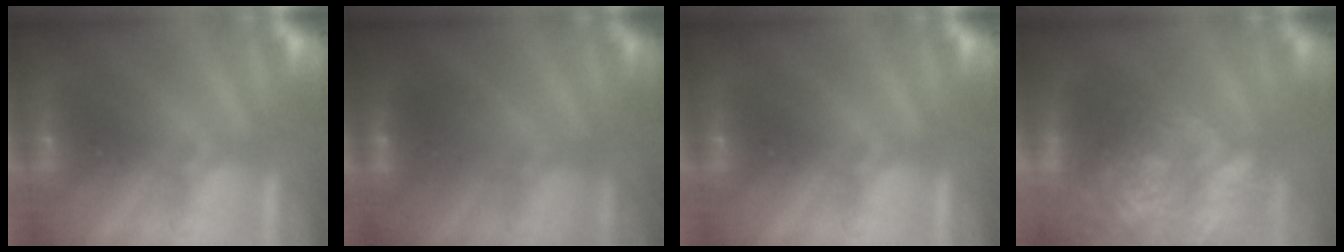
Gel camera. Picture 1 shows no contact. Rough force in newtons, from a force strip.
{"total": 2.2}
{"total": 0.0}
{"total": 10.5}